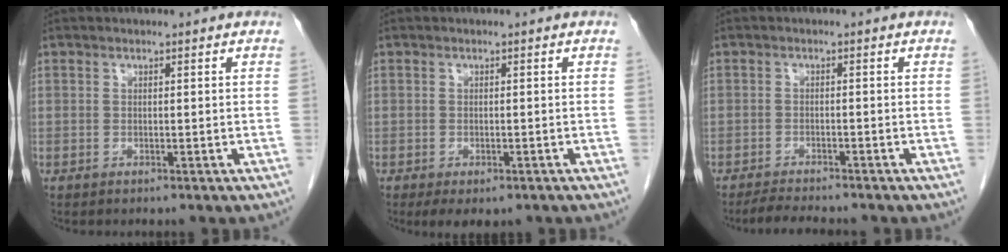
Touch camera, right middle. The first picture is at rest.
{"total": 4.0, "force": [-2.7, 1.9, 2.4], "torque": [-0.033, -0.009, -0.033]}
{"total": 4.3, "force": [-3.9, 0.1, 1.6], "torque": [-0.034, -0.018, -0.064]}